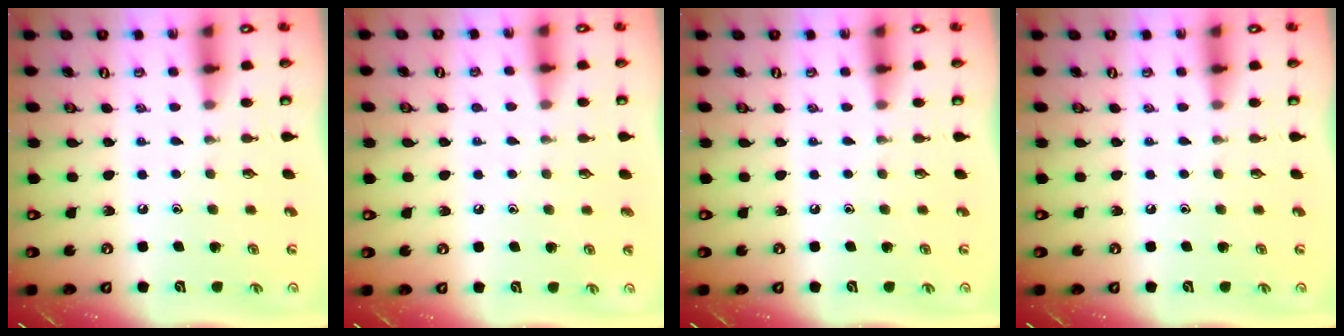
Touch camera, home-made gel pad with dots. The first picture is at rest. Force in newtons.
{"total": 2.5, "press": 2.4, "slide": 0.3}
{"total": 0.0}
{"total": 0.0}